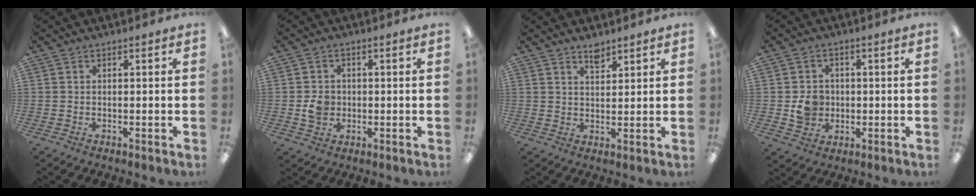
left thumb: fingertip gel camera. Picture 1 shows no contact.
{"total": 4.2, "force": [-0.4, 3.6, 2.1], "torque": [-0.021, 0.002, -0.009]}
{"total": 3.5, "force": [3.0, 1.2, 1.3], "torque": [-0.008, -0.019, 0.051]}
{"total": 5.8, "force": [-0.3, 5.2, 2.5], "torque": [-0.027, 0.005, -0.004]}